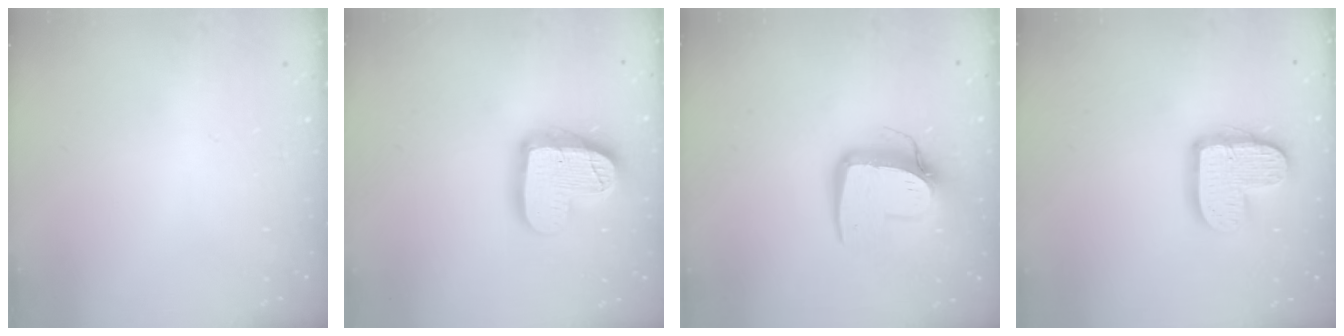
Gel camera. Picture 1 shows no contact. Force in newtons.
{"total": 17.8, "press": 17.8, "slide": 1.4}
{"total": 13.0, "press": 12.9, "slide": 1.2}
{"total": 14.2, "press": 14.2, "slide": 1.1}